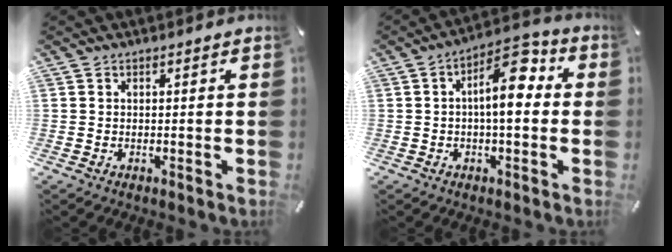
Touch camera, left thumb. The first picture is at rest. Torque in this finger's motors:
{"motor_torque": [1.32, 2.02, 0.86, -0.30, 0.16]}